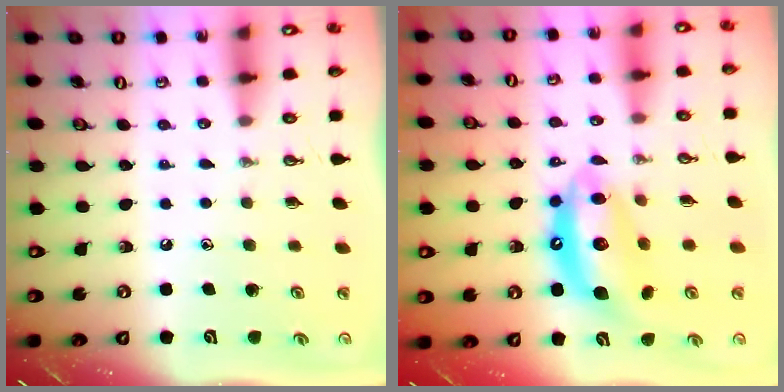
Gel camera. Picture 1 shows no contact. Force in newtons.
{"total": 13.0, "press": 12.9, "slide": 1.5}